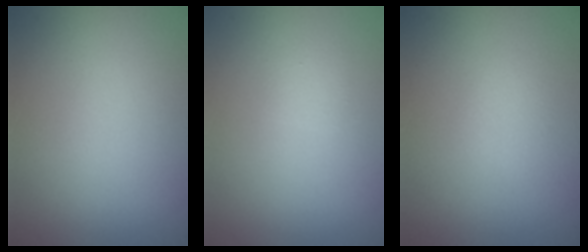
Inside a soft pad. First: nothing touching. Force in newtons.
{"total": 0.6, "press": 0.6, "slide": 0.1}
{"total": 0.7, "press": 0.7, "slide": 0.0}